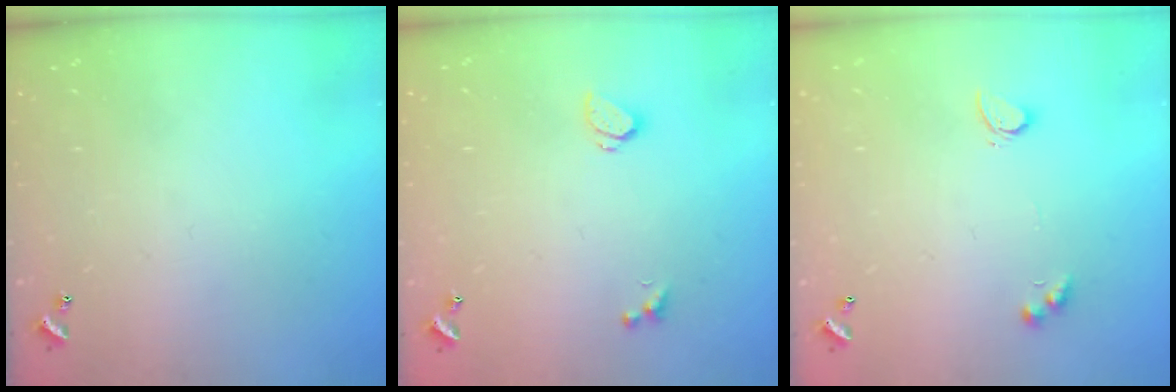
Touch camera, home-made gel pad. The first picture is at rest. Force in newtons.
{"total": 0.8, "press": 0.6, "slide": 0.4}
{"total": 2.9, "press": 2.6, "slide": 1.3}